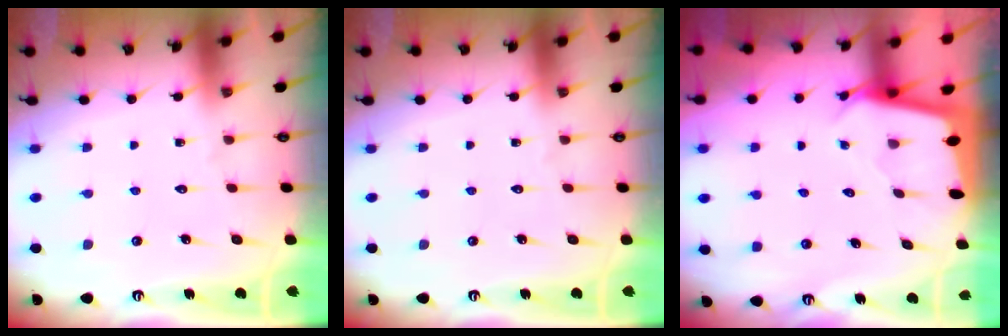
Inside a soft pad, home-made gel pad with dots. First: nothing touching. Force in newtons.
{"total": 0.0}
{"total": 2.3, "press": 2.3, "slide": 0.1}